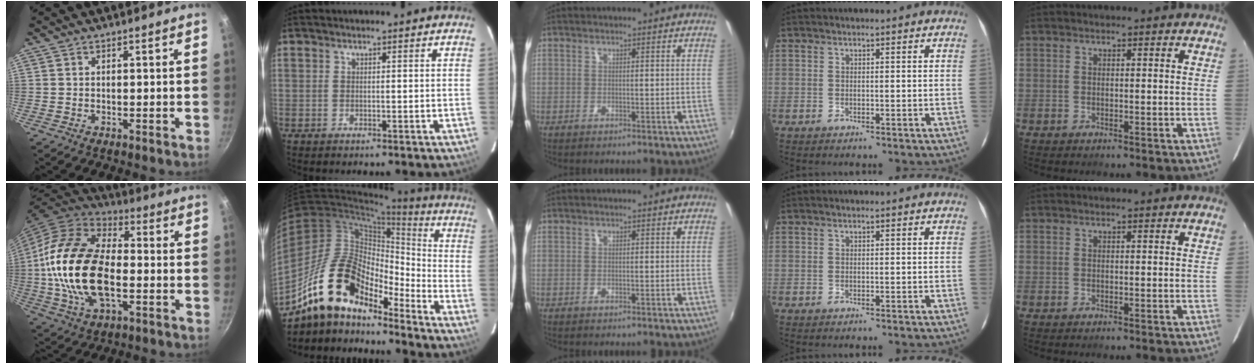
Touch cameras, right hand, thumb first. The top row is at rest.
{"thumb": {"total": 23.1, "force": [-2.1, 13.3, 18.7], "torque": [-0.356, 0.026, -0.043]}, "index": {"total": 17.9, "force": [-13.8, 7.2, 8.8], "torque": [-0.156, 0.009, -0.260]}}